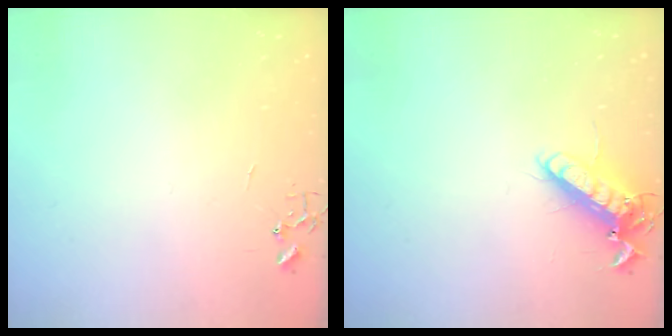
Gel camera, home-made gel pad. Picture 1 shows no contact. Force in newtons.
{"total": 12.6, "press": 12.4, "slide": 2.4}